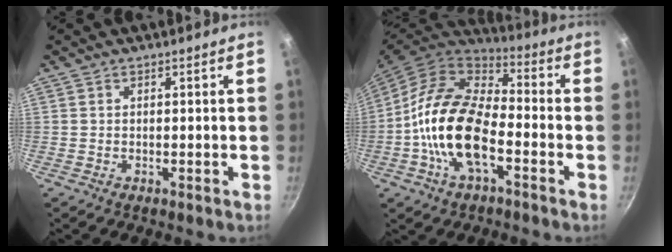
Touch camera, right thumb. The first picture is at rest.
{"total": 17.9, "force": [-4.6, 9.4, 14.5], "torque": [-0.259, 0.035, -0.101]}